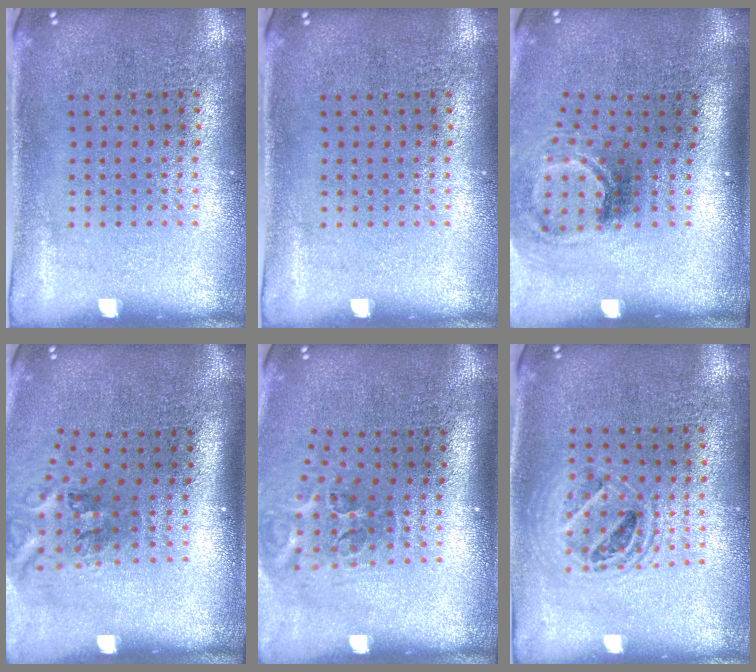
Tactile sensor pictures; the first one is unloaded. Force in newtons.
{"total": 0.0}
{"total": 2.1, "press": 1.3, "slide": 1.6}
{"total": 1.8, "press": 1.1, "slide": 1.4}
{"total": 2.1, "press": 1.2, "slide": 1.7}
{"total": 1.4, "press": 1.3, "slide": 0.6}